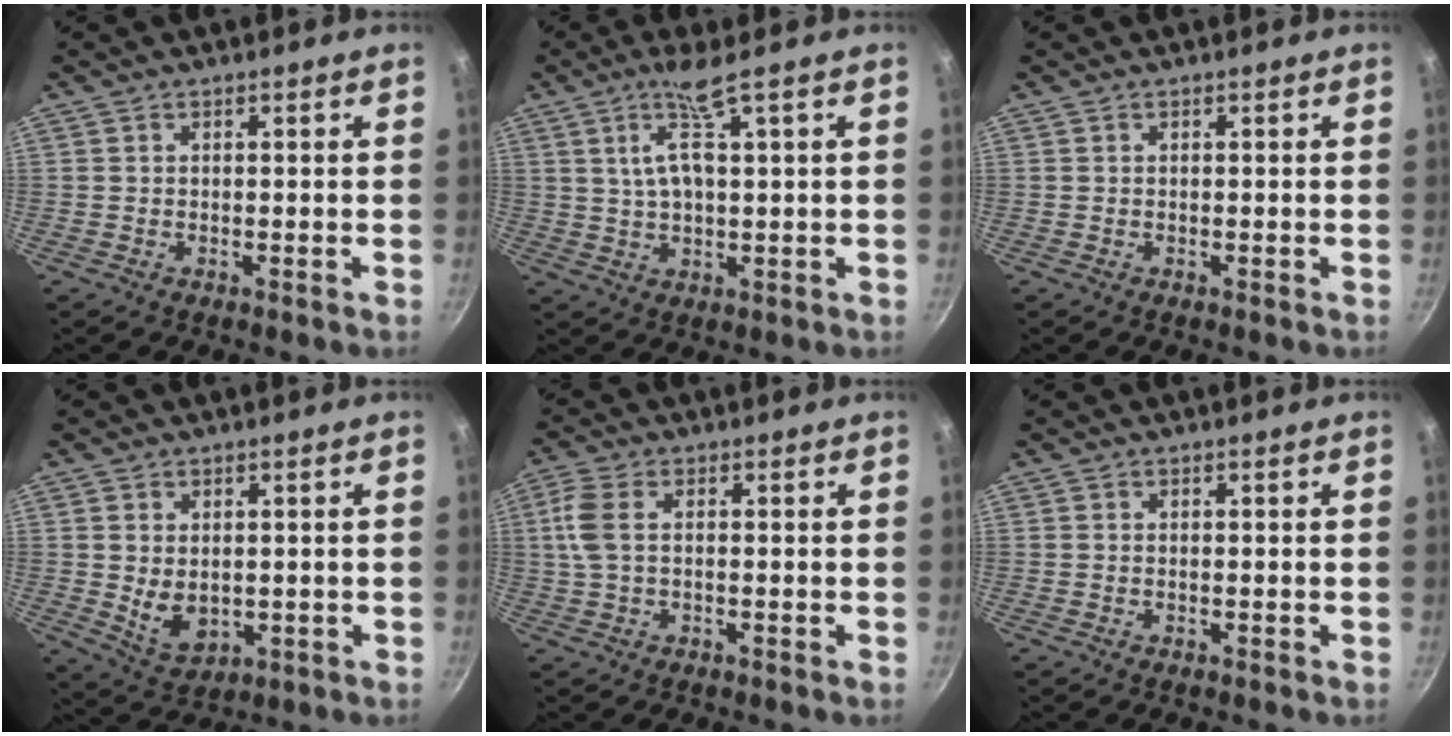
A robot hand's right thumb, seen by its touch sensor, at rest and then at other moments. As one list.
[{"total": 6.7, "force": [2.6, 1.1, 6.1], "torque": [-0.120, -0.004, 0.059]}, {"total": 0.0}, {"total": 6.5, "force": [0.2, 4.5, 4.7], "torque": [-0.071, -0.015, 0.018]}, {"total": 5.4, "force": [0.1, 2.7, 4.7], "torque": [-0.117, 0.011, -0.004]}, {"total": 0.0}]